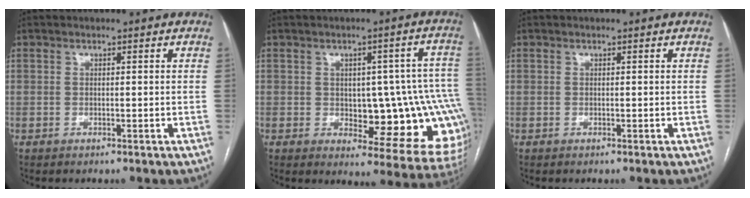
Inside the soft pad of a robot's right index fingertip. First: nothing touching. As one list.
[{"total": 15.5, "force": [-1.7, 5.6, 14.3], "torque": [-0.112, 0.025, 0.001]}, {"total": 0.0}]